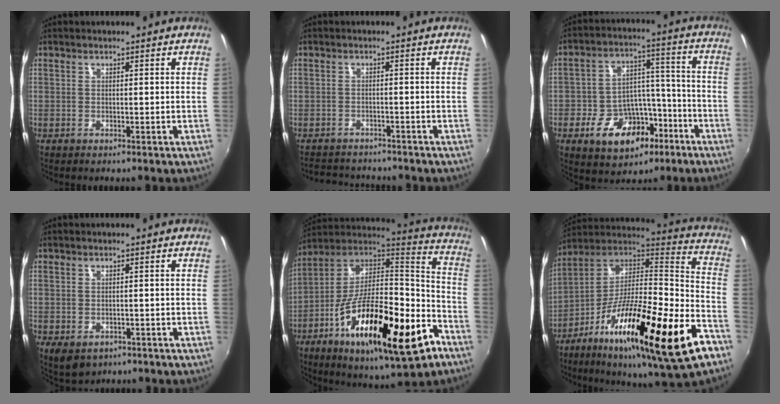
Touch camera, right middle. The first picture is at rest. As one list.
[{"total": 6.2, "force": [-5.8, 2.1, 1.0], "torque": [-0.035, 0.005, -0.091]}, {"total": 14.6, "force": [-7.6, 9.4, 8.2], "torque": [-0.162, 0.032, -0.105]}, {"total": 5.1, "force": [-2.3, 3.4, 3.0], "torque": [-0.058, -0.021, -0.027]}, {"total": 29.7, "force": [-12.9, 9.6, 25.0], "torque": [-0.411, -0.026, -0.212]}, {"total": 31.0, "force": [-14.7, 5.6, 26.7], "torque": [-0.420, -0.045, -0.250]}]